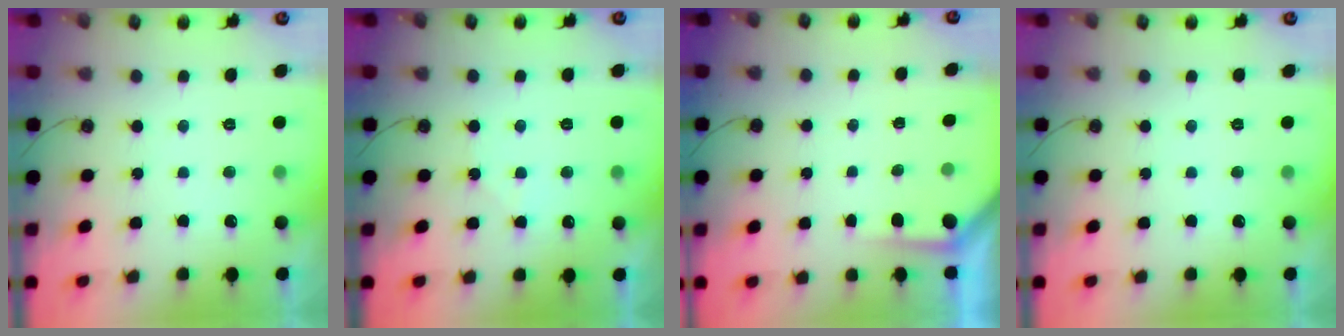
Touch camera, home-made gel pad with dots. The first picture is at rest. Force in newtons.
{"total": 5.4, "press": 5.3, "slide": 0.8}
{"total": 1.9, "press": 1.9, "slide": 0.2}
{"total": 0.0}